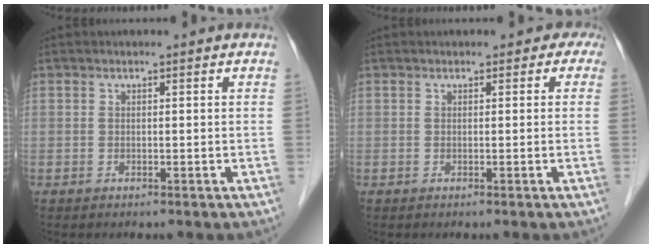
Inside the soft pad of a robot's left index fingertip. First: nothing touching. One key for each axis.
{"total": 1.8, "fx": 0.8, "fy": 1.5, "fz": 0.6, "tx": 0.012, "ty": 0.007, "tz": 0.001}